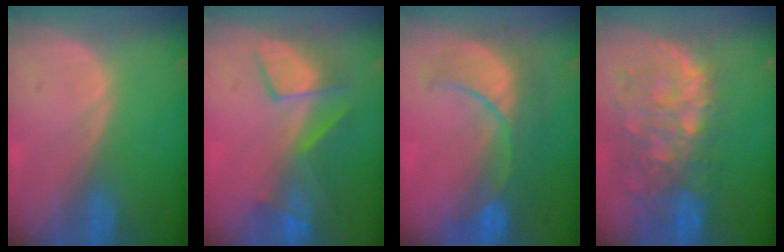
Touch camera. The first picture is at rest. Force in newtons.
{"total": 7.7, "press": 7.2, "slide": 2.6}
{"total": 8.6, "press": 8.5, "slide": 1.4}
{"total": 11.1, "press": 9.6, "slide": 5.6}